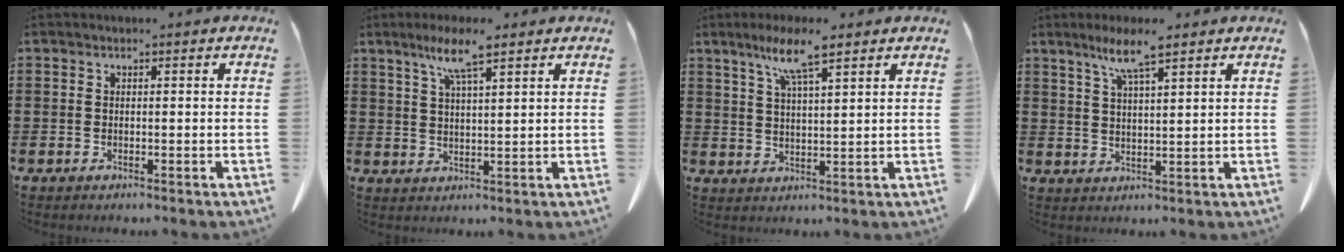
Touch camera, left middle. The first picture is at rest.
{"total": 6.1, "force": [4.1, 0.5, 4.5], "torque": [-0.099, -0.001, 0.070]}
{"total": 6.8, "force": [4.6, 0.5, 5.0], "torque": [-0.108, -0.004, 0.078]}
{"total": 5.9, "force": [4.1, 0.2, 4.2], "torque": [-0.093, -0.003, 0.070]}